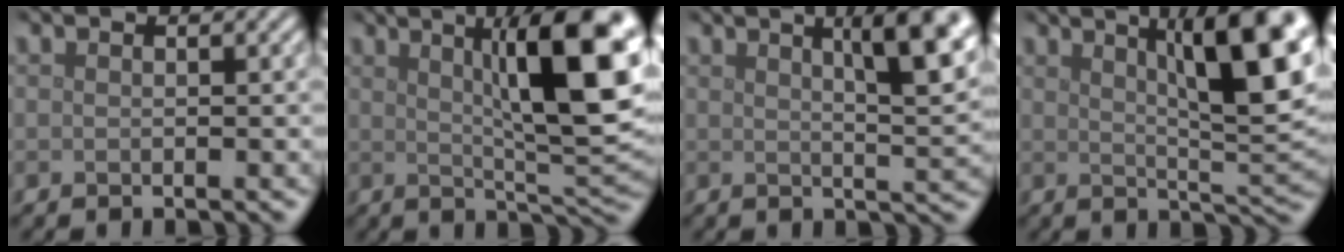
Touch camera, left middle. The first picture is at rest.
{"total": 12.6, "force": [3.7, 3.1, 11.7], "torque": [-0.141, 0.007, 0.058]}
{"total": 7.8, "force": [3.3, 2.1, 6.8], "torque": [-0.059, 0.018, 0.039]}
{"total": 11.8, "force": [4.6, 3.2, 10.5], "torque": [-0.122, 0.014, 0.066]}